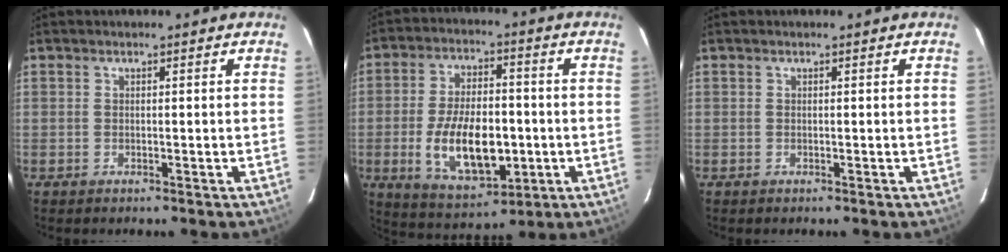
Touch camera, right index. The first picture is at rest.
{"total": 15.3, "force": [-3.1, 7.7, 12.9], "torque": [-0.248, -0.007, -0.035]}
{"total": 0.0}